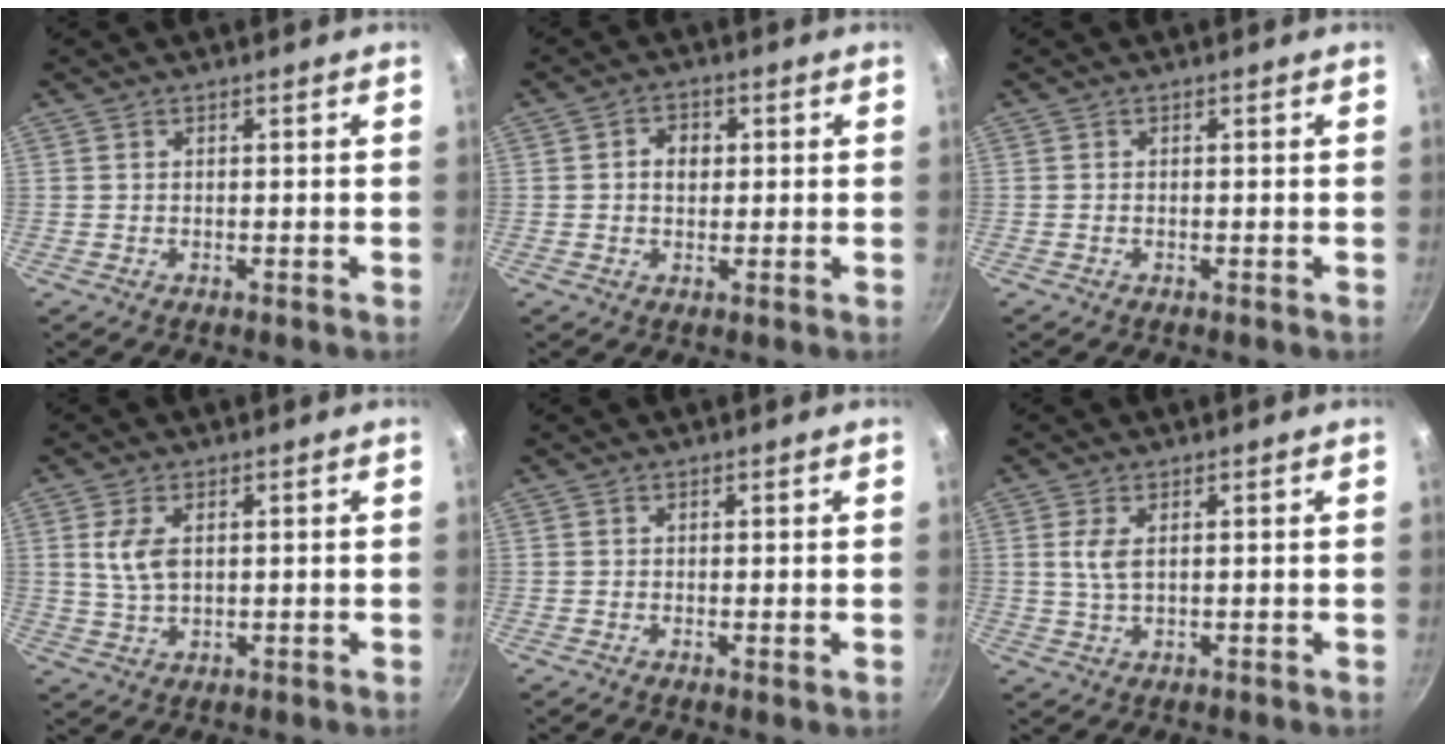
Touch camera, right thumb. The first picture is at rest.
{"total": 4.0, "force": [0.4, 3.2, 2.4], "torque": [-0.020, 0.006, 0.002]}
{"total": 0.0}
{"total": 5.6, "force": [1.4, 3.1, 4.5], "torque": [-0.086, -0.007, 0.028]}
{"total": 0.5, "force": [0.1, 0.2, 0.5], "torque": [-0.009, -0.005, 0.000]}
{"total": 3.5, "force": [0.9, 1.5, 3.0], "torque": [-0.060, -0.007, 0.020]}